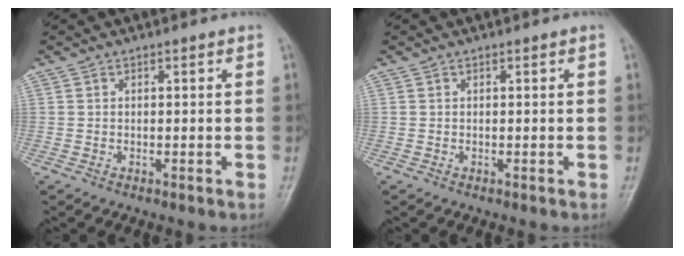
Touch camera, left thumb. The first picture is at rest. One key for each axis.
{"total": 0.0}